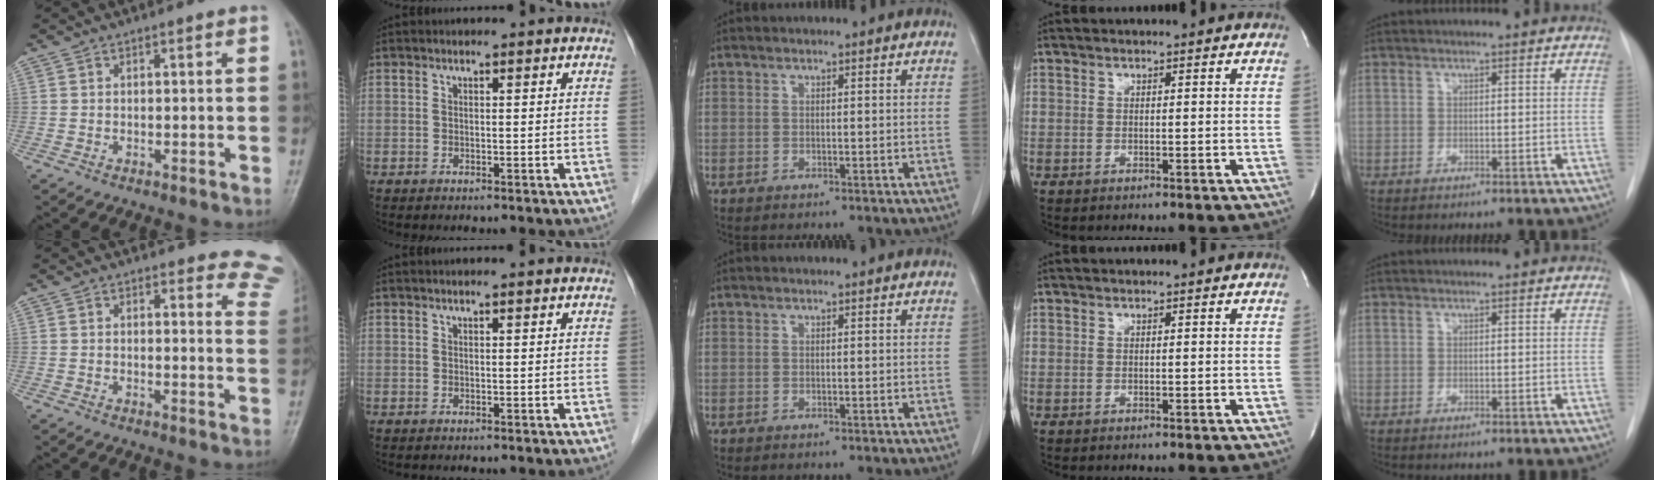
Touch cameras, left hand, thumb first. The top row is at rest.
{"thumb": {"total": 10.5, "force": [9.9, 3.4, 0.5], "torque": [0.057, -0.076, 0.064]}, "index": {"total": 0.6, "force": [0.3, -0.1, 0.4], "torque": [-0.009, 0.004, 0.007]}}